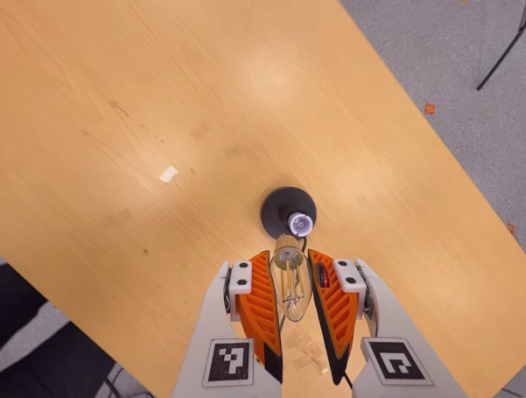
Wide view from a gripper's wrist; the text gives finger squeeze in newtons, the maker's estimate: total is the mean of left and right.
{"total": 13.3, "left": 13.7, "right": 12.9}